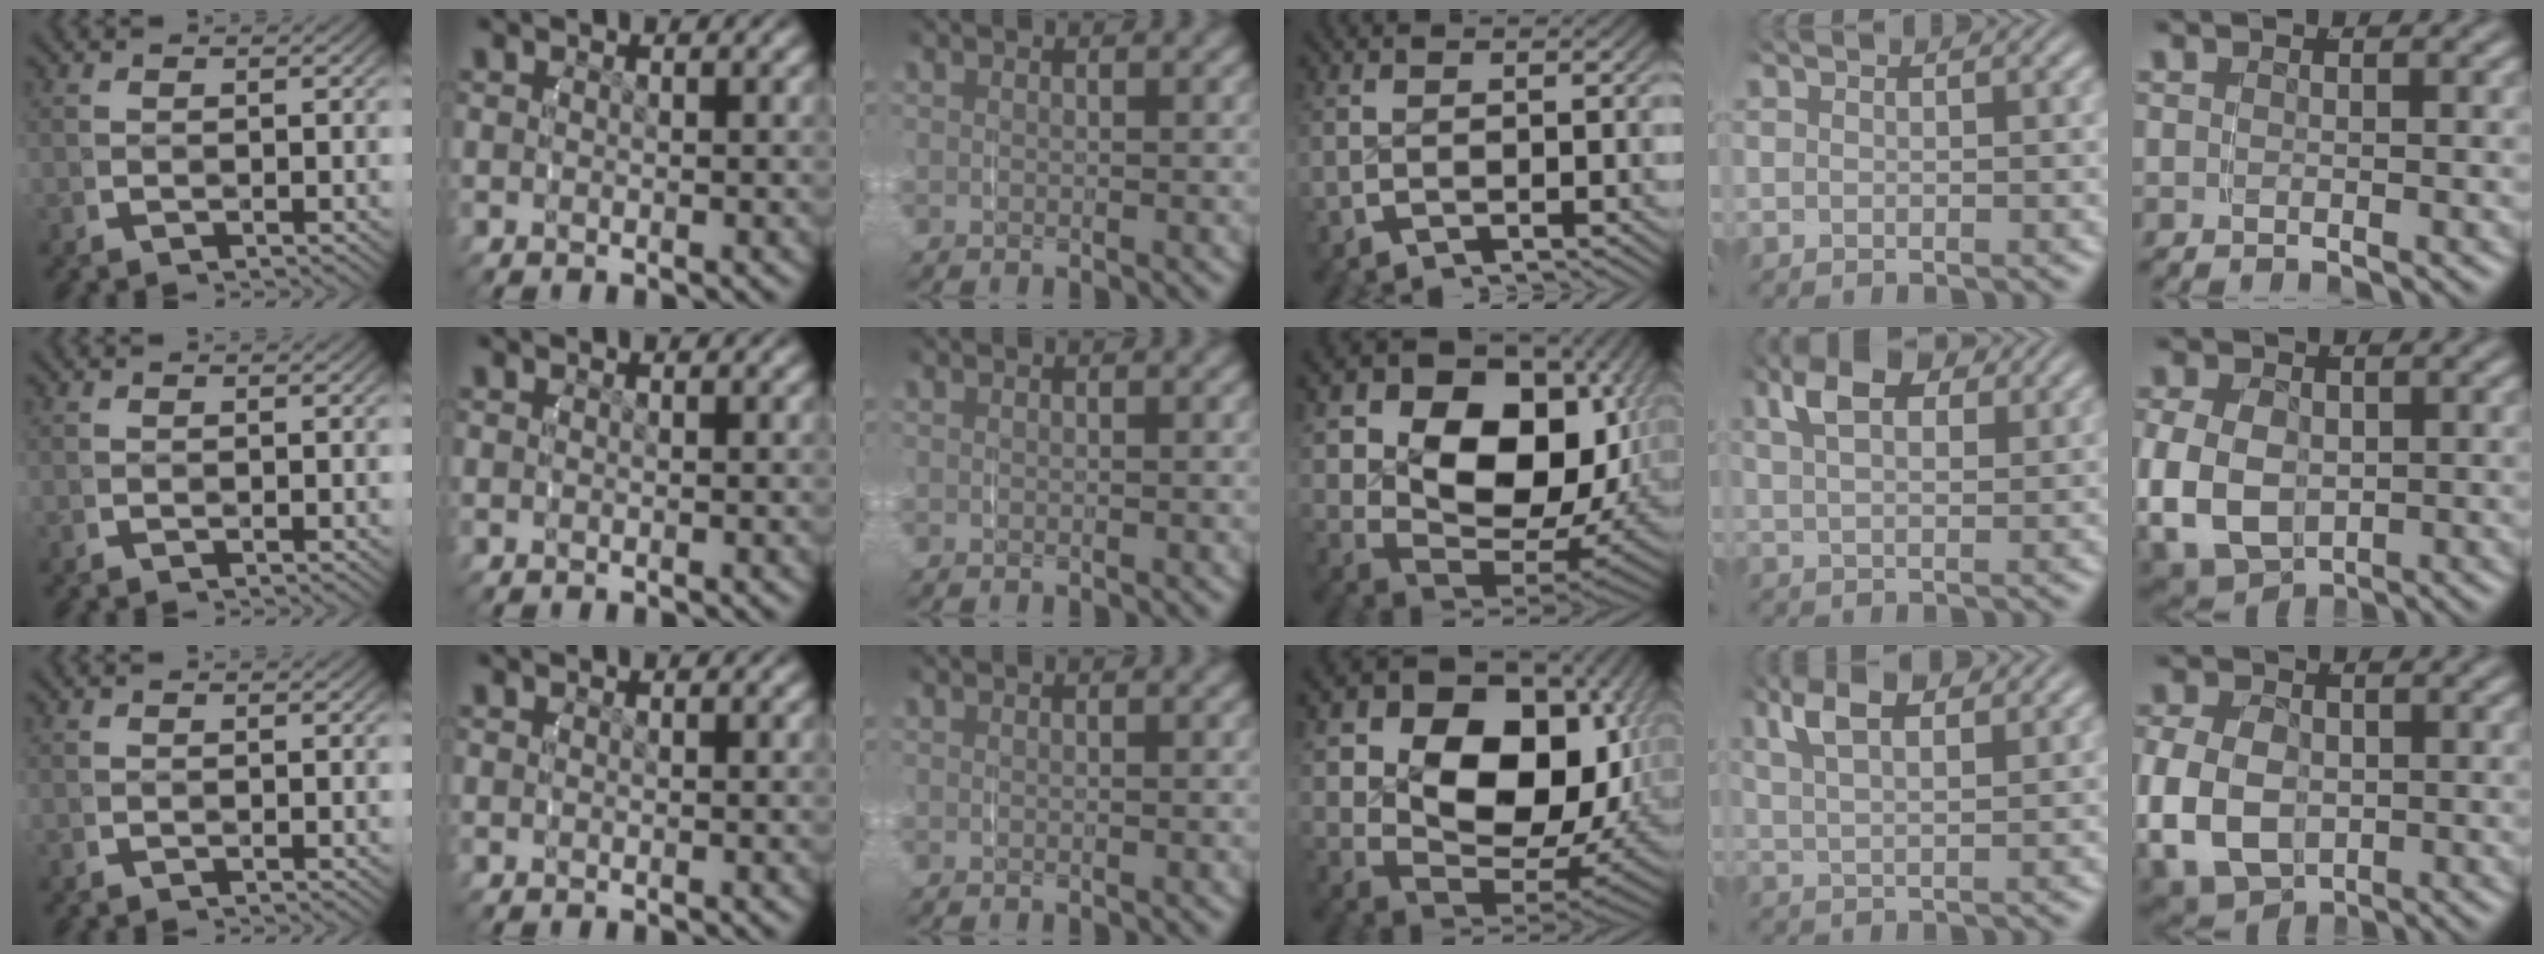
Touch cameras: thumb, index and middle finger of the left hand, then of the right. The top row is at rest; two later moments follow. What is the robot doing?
{"motion": "grasp_and_lifting", "object": "towel"}